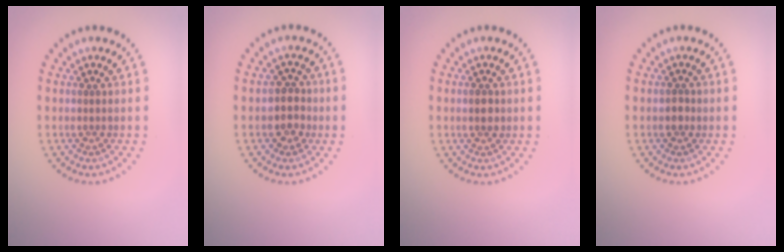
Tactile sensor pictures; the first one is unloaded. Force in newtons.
{"total": 2.6, "press": 2.4, "slide": 1.0}
{"total": 1.2, "press": 1.1, "slide": 0.1}
{"total": 1.0, "press": 1.0, "slide": 0.3}